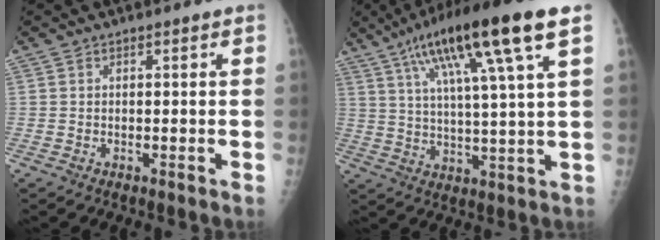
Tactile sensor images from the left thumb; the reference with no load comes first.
{"total": 18.8, "force": [9.4, 1.7, 16.2], "torque": [-0.274, -0.004, 0.156]}